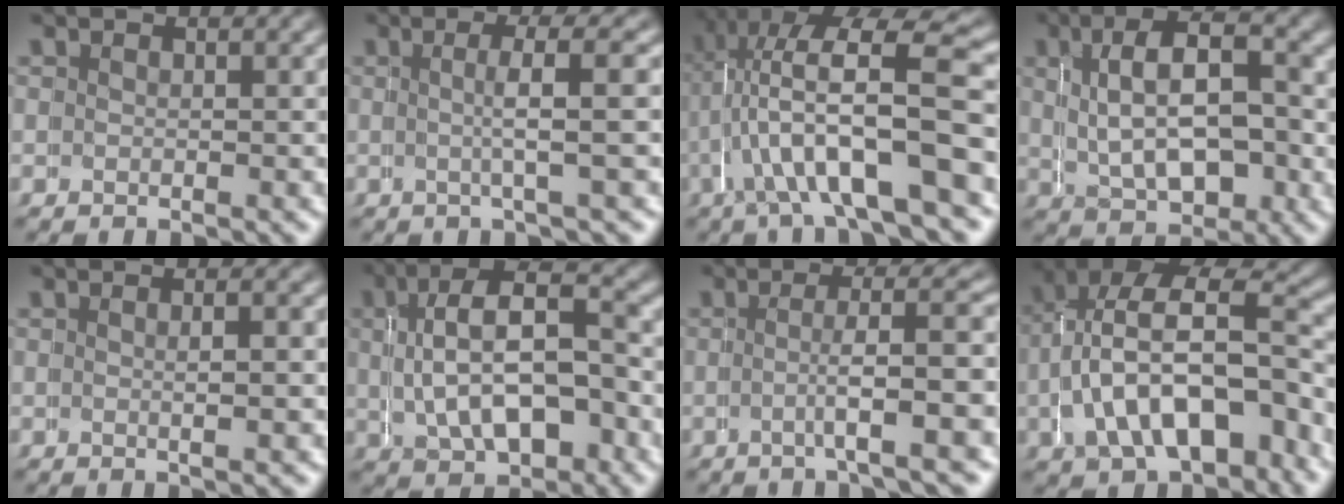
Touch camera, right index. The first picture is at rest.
{"total": 2.9, "force": [0.4, -1.7, 2.3], "torque": [-0.028, 0.007, 0.008]}
{"total": 8.4, "force": [-0.3, 2.5, 8.0], "torque": [-0.136, -0.004, 0.003]}
{"total": 6.2, "force": [1.4, 3.2, 5.2], "torque": [-0.063, 0.007, 0.020]}
{"total": 1.6, "force": [0.1, -0.8, 1.4], "torque": [-0.015, 0.003, 0.003]}
{"total": 6.1, "force": [0.3, 2.8, 5.4], "torque": [-0.087, -0.006, 0.014]}
{"total": 4.7, "force": [-1.0, -0.4, 4.6], "torque": [-0.058, 0.002, -0.009]}
{"total": 8.5, "force": [-1.6, 4.9, 6.7], "torque": [-0.129, -0.022, -0.016]}